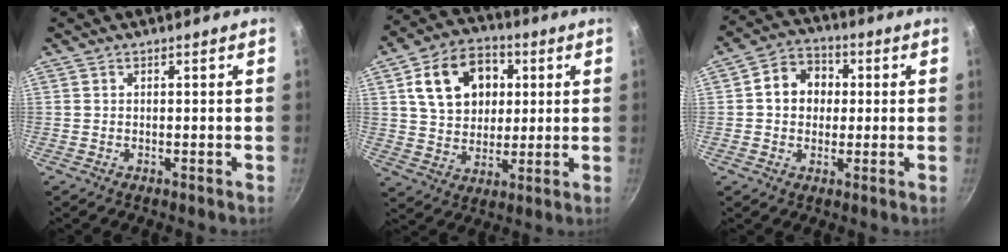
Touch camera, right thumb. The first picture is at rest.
{"total": 15.7, "force": [4.2, 11.8, 9.4], "torque": [-0.128, 0.010, 0.071]}
{"total": 8.9, "force": [1.0, 7.5, 4.6], "torque": [-0.041, 0.014, 0.002]}